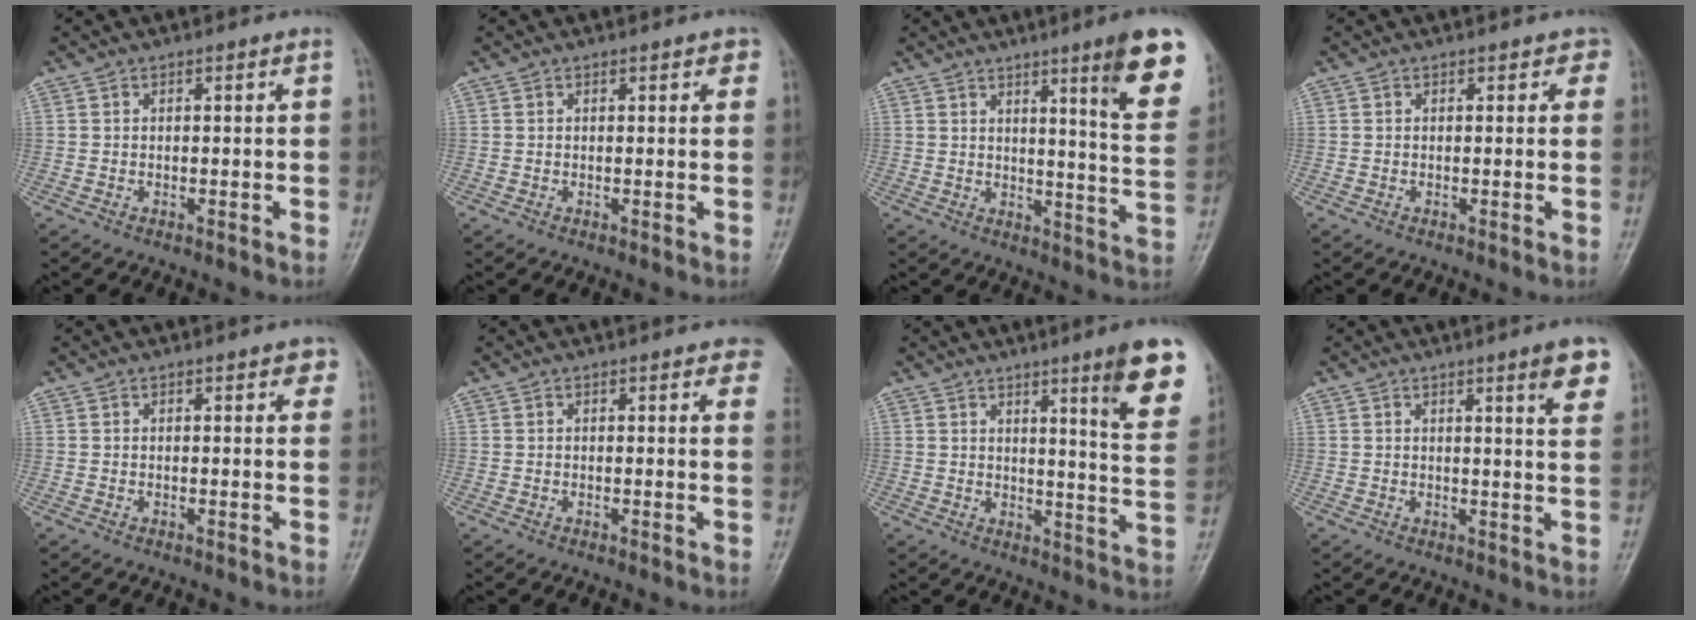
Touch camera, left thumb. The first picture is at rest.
{"total": 1.8, "force": [1.0, 0.9, 1.1], "torque": [0.000, -0.001, 0.008]}
{"total": 14.2, "force": [7.8, 1.2, 11.8], "torque": [-0.131, -0.046, 0.104]}
{"total": 1.6, "force": [0.8, 1.2, 0.6], "torque": [0.019, 0.001, 0.000]}
{"total": 2.8, "force": [1.6, 1.2, 1.9], "torque": [-0.005, -0.002, 0.012]}
{"total": 5.4, "force": [3.7, 1.8, 3.5], "torque": [-0.016, -0.004, 0.030]}
{"total": 13.4, "force": [7.6, 1.2, 11.0], "torque": [-0.121, -0.046, 0.099]}
{"total": 7.8, "force": [4.6, 0.6, 6.3], "torque": [-0.074, -0.025, 0.057]}